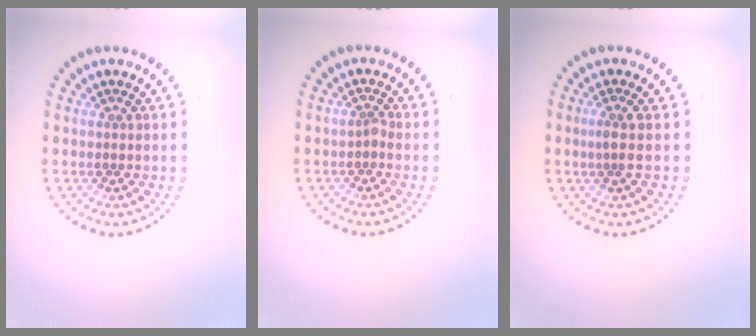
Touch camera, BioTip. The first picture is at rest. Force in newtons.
{"total": 0.7, "press": 0.5, "slide": 0.4}
{"total": 1.6, "press": 1.2, "slide": 1.0}